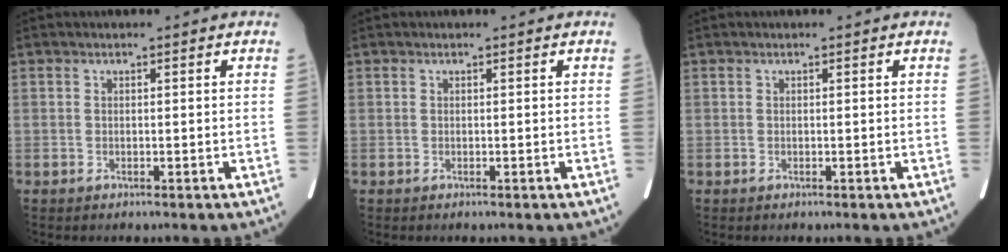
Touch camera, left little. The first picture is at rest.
{"total": 0.0}
{"total": 0.0}